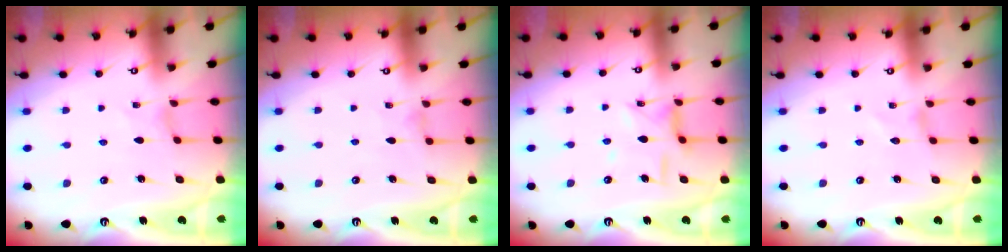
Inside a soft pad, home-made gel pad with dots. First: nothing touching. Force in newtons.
{"total": 0.0}
{"total": 7.8, "press": 7.8, "slide": 0.5}
{"total": 0.0}